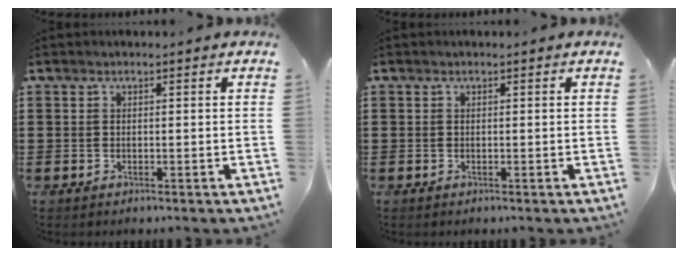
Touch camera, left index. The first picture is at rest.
{"total": 0.0}